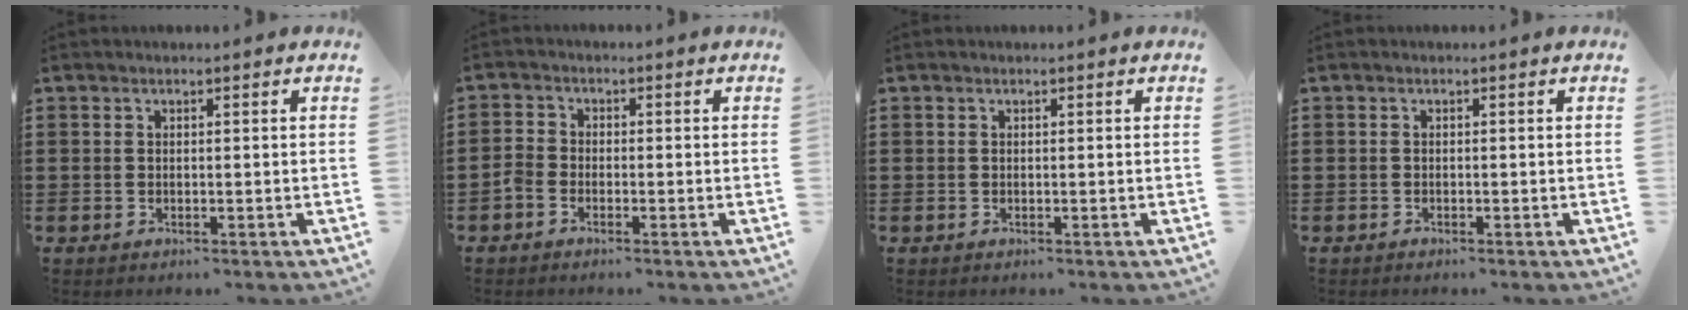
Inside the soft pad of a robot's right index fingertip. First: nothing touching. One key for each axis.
{"total": 1.9, "fx": -1.4, "fy": 1.0, "fz": 0.7, "tx": -0.024, "ty": 0.002, "tz": -0.030}
{"total": 0.0}
{"total": 0.5, "fx": -0.5, "fy": 0.0, "fz": 0.1, "tx": -0.003, "ty": -0.003, "tz": -0.010}